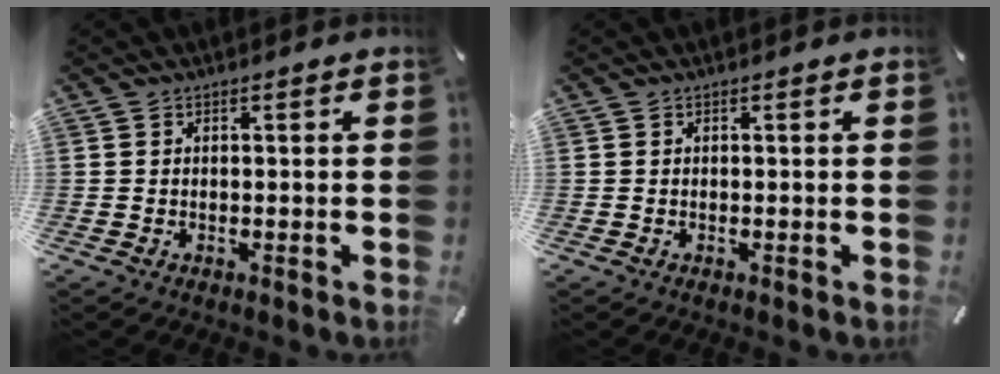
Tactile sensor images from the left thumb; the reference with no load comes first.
{"total": 0.0}